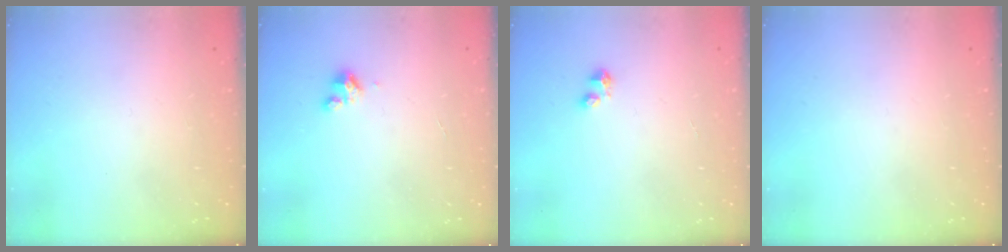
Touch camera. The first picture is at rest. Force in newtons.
{"total": 5.0, "press": 5.0, "slide": 0.4}
{"total": 2.8, "press": 2.8, "slide": 0.4}
{"total": 0.0}